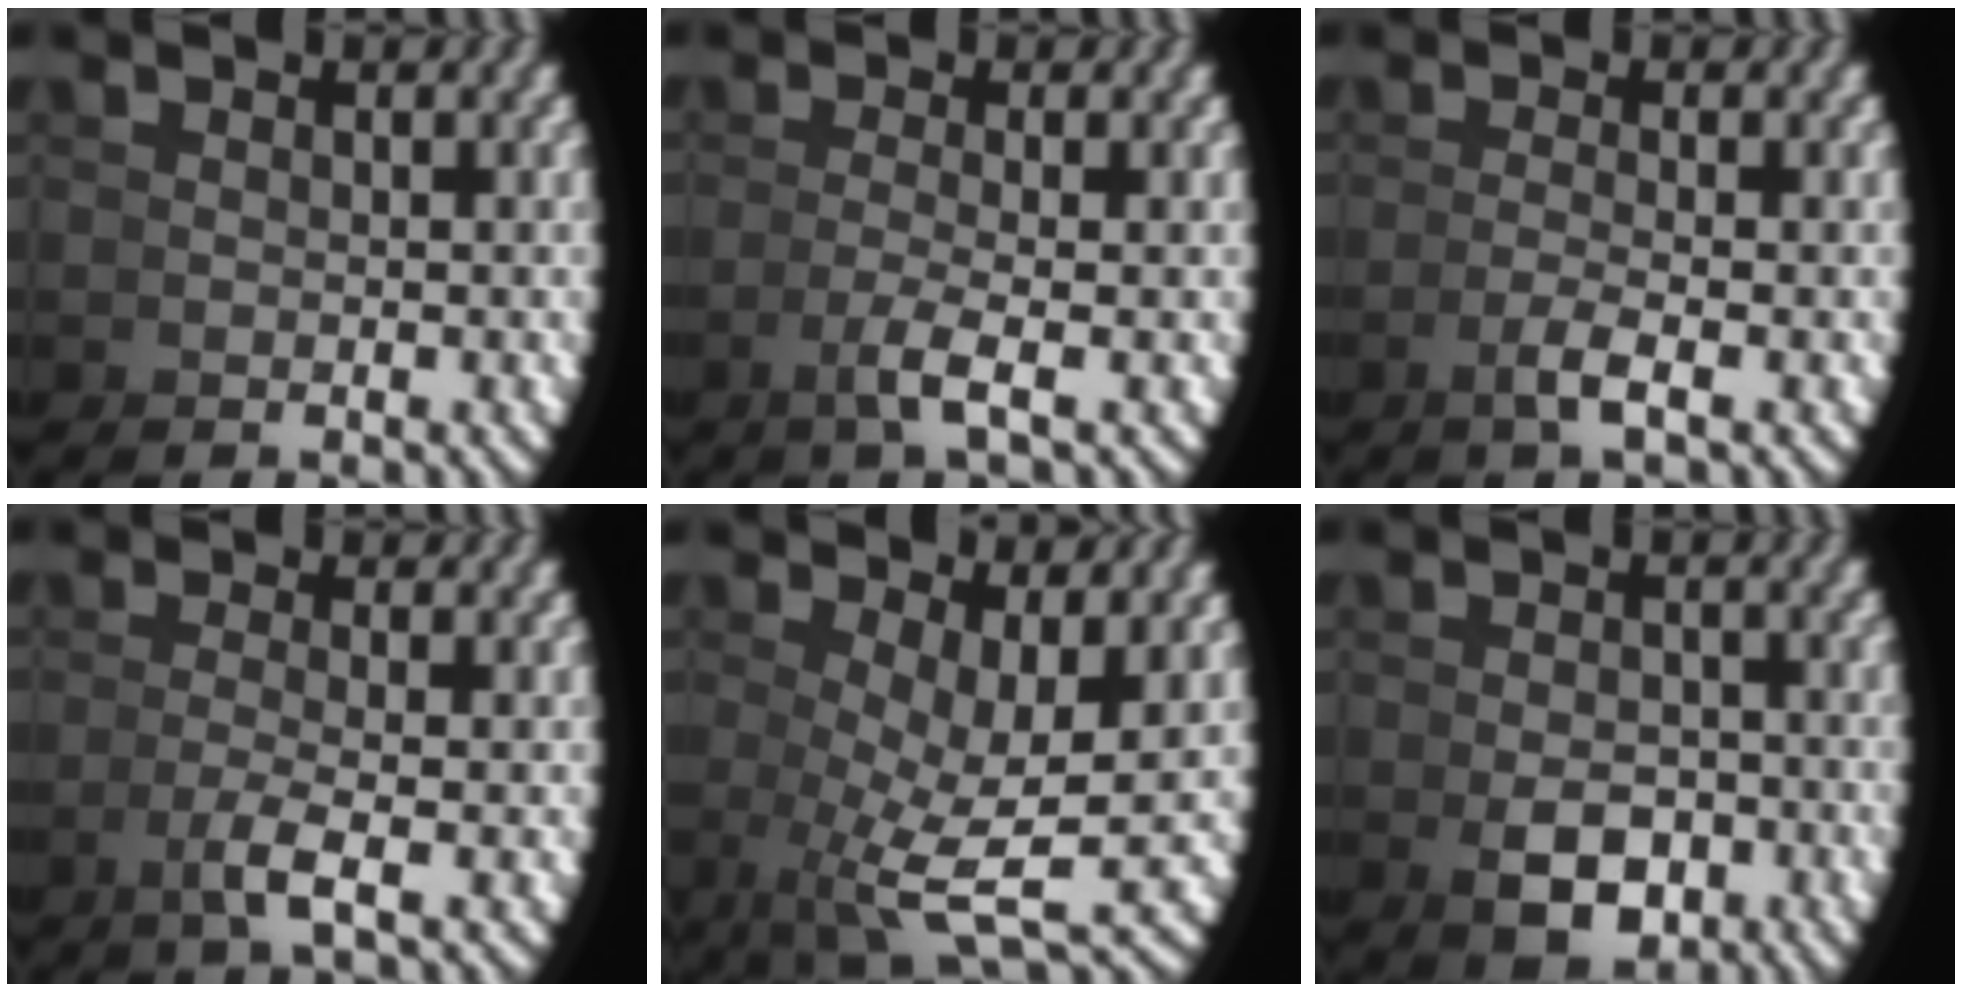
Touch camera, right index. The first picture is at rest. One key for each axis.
{"total": 2.5, "fx": -0.7, "fy": -0.8, "fz": 2.3, "tx": -0.045, "ty": -0.004, "tz": -0.008}
{"total": 2.0, "fx": -0.7, "fy": -1.0, "fz": 1.5, "tx": -0.025, "ty": 0.000, "tz": -0.012}
{"total": 2.6, "fx": -0.7, "fy": -0.8, "fz": 2.4, "tx": -0.046, "ty": -0.005, "tz": -0.008}
{"total": 7.3, "fx": 0.4, "fy": 3.2, "fz": 6.6, "tx": -0.111, "ty": -0.029, "tz": 0.019}
{"total": 3.6, "fx": -1.5, "fy": 2.1, "fz": 2.5, "tx": -0.030, "ty": -0.017, "tz": -0.014}